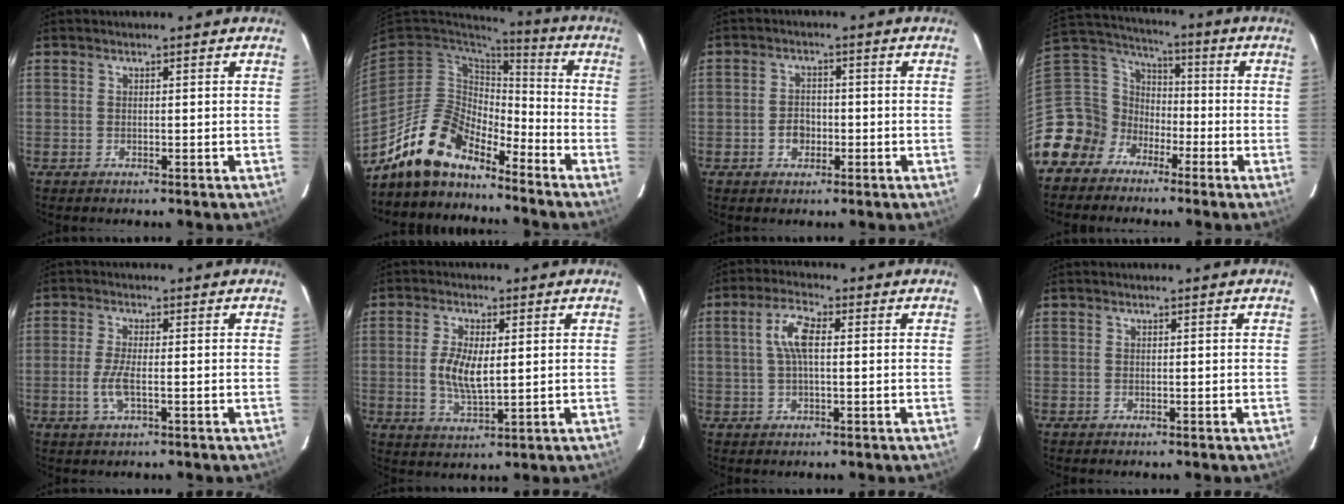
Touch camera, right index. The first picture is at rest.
{"total": 14.0, "force": [-11.6, 5.4, 5.7], "torque": [-0.119, 0.011, -0.223]}
{"total": 3.6, "force": [-1.2, 2.8, 1.9], "torque": [-0.037, 0.008, -0.018]}
{"total": 12.0, "force": [-6.9, 9.6, 2.1], "torque": [-0.072, 0.041, -0.144]}
{"total": 4.6, "force": [-1.3, 1.1, 4.3], "torque": [-0.092, -0.005, -0.027]}
{"total": 7.2, "force": [0.4, 2.9, 6.6], "torque": [-0.129, -0.004, 0.009]}
{"total": 5.7, "force": [0.9, 2.0, 5.3], "torque": [-0.107, 0.013, 0.018]}
{"total": 0.0}